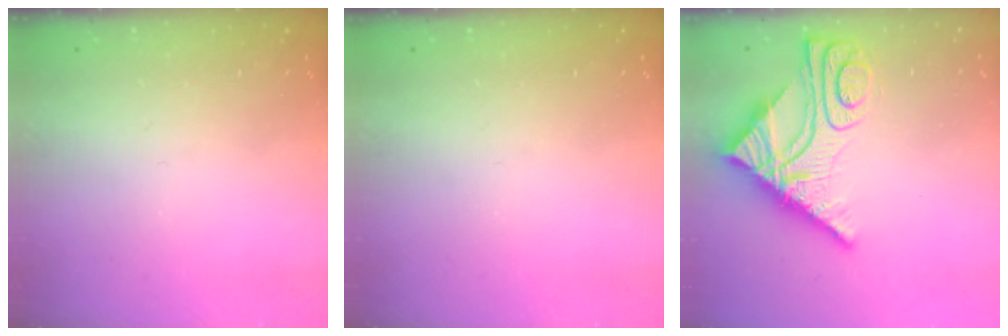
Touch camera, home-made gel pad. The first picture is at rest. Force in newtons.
{"total": 0.0}
{"total": 15.2, "press": 15.1, "slide": 1.6}